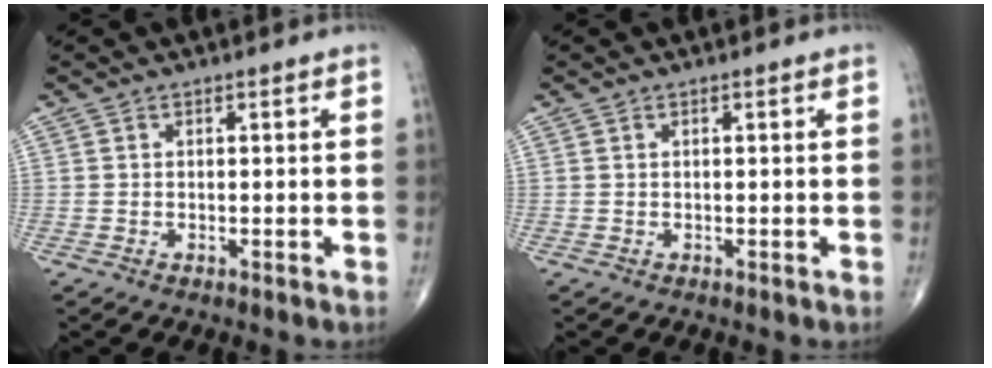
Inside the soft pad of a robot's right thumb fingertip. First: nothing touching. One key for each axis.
{"total": 0.0}